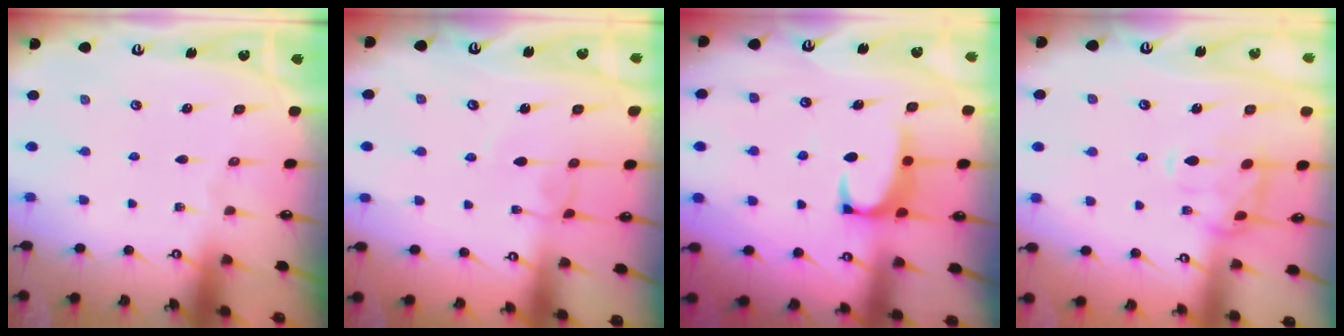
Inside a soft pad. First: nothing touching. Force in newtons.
{"total": 1.1, "press": 1.0, "slide": 0.3}
{"total": 1.9, "press": 1.8, "slide": 0.7}
{"total": 2.5, "press": 2.4, "slide": 0.6}